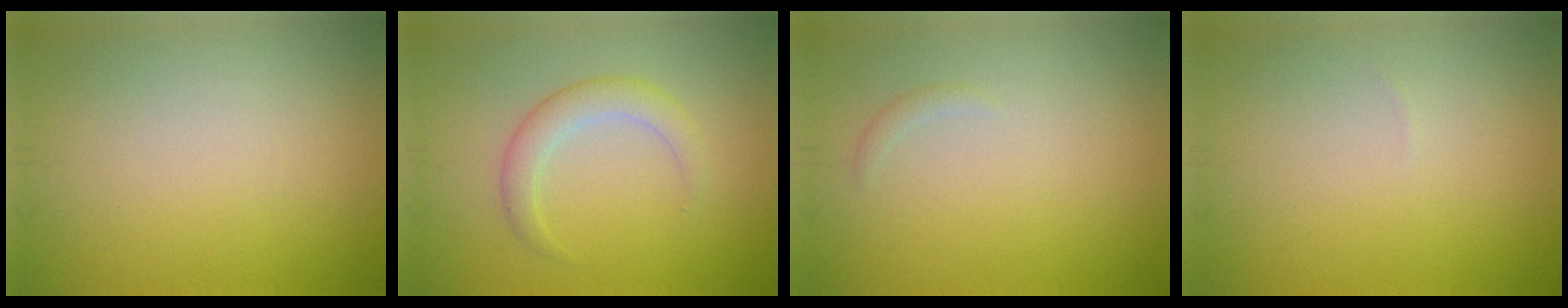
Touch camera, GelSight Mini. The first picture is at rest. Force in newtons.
{"total": 2.6, "press": 2.6, "slide": 0.1}
{"total": 0.7, "press": 0.7, "slide": 0.0}
{"total": 0.0}